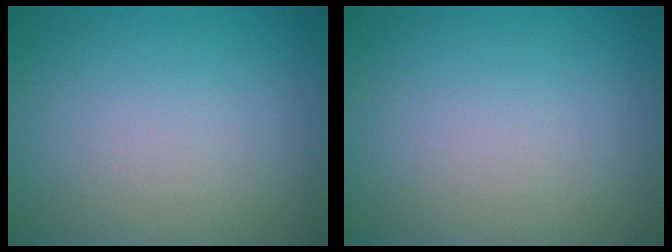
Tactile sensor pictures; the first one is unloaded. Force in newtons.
{"total": 0.0}